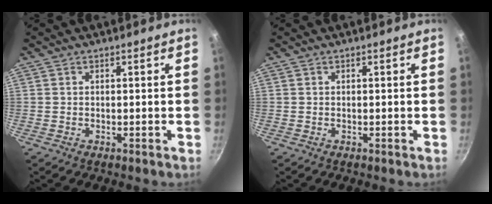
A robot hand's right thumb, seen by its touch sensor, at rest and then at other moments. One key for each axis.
{"total": 0.0}